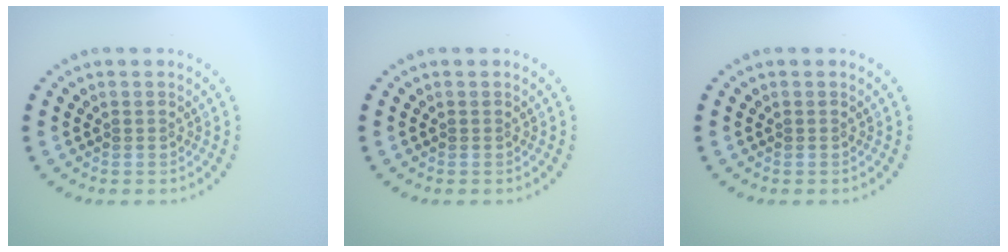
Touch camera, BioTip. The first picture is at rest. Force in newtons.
{"total": 0.0}
{"total": 0.0}